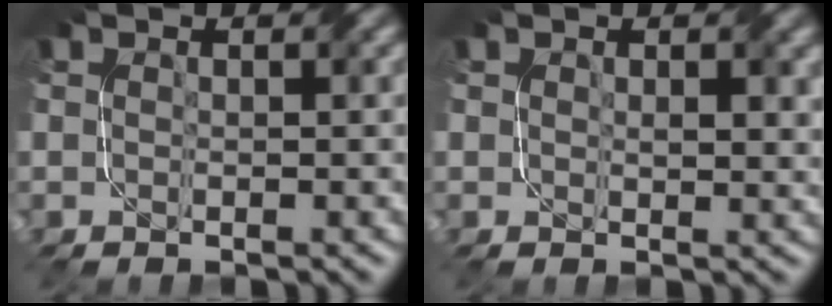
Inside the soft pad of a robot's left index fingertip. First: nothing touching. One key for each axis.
{"total": 1.9, "fx": 0.7, "fy": 1.1, "fz": 1.4, "tx": -0.016, "ty": -0.005, "tz": 0.017}